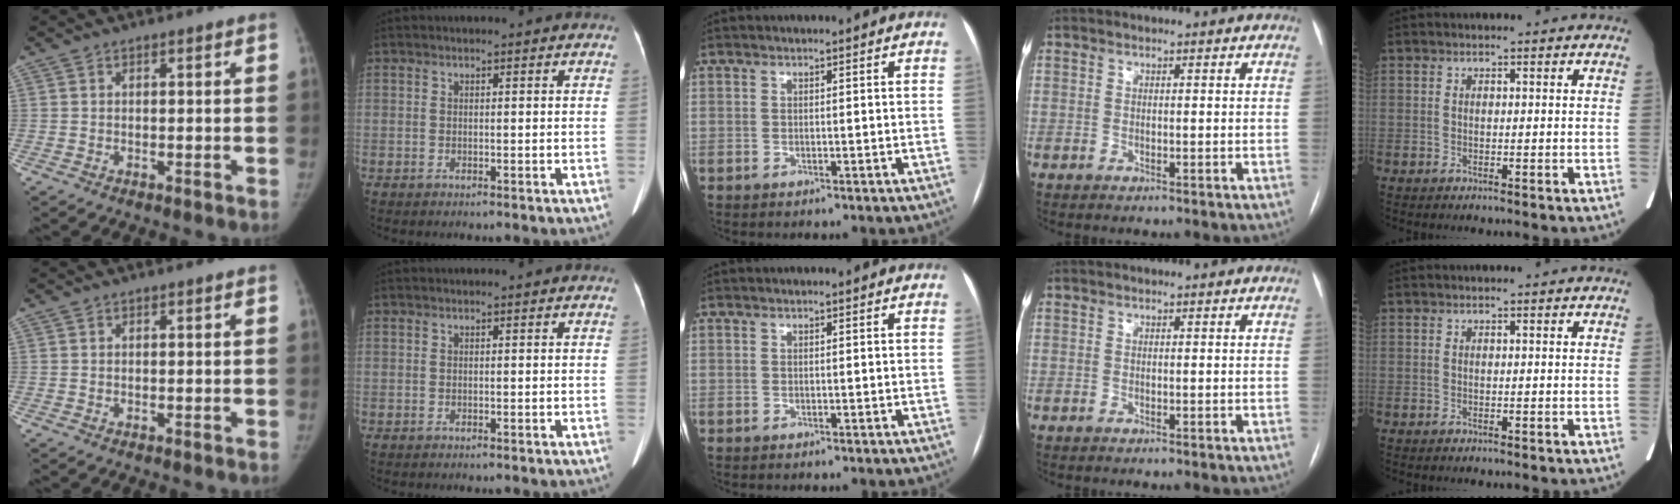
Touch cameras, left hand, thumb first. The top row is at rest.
{}